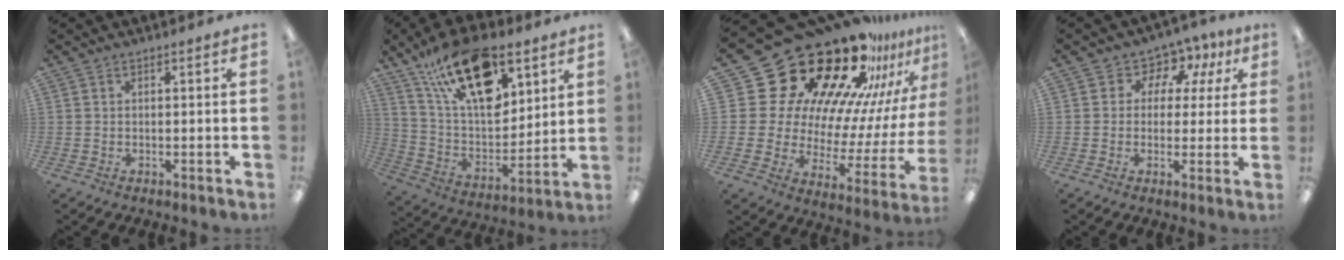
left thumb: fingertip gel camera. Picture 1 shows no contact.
{"total": 23.0, "force": [14.1, 10.7, 14.7], "torque": [-0.264, -0.074, 0.243]}
{"total": 28.3, "force": [21.2, 14.0, 12.6], "torque": [-0.172, -0.192, 0.396]}
{"total": 4.3, "force": [0.9, 4.0, 1.3], "torque": [-0.025, 0.004, 0.012]}